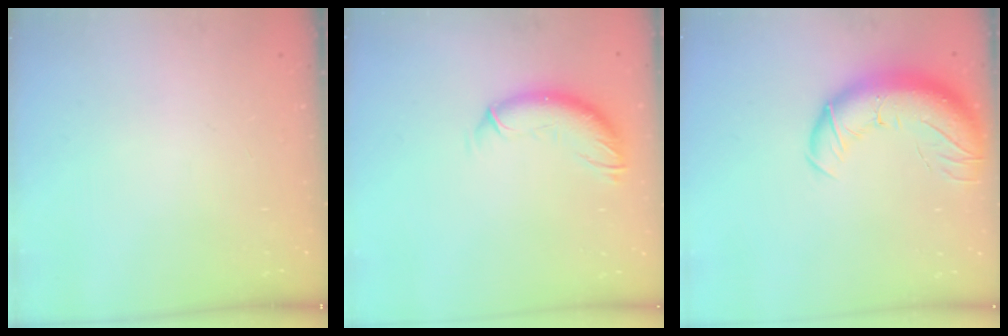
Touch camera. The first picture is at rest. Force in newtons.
{"total": 10.7, "press": 10.6, "slide": 1.0}
{"total": 15.2, "press": 14.7, "slide": 3.6}